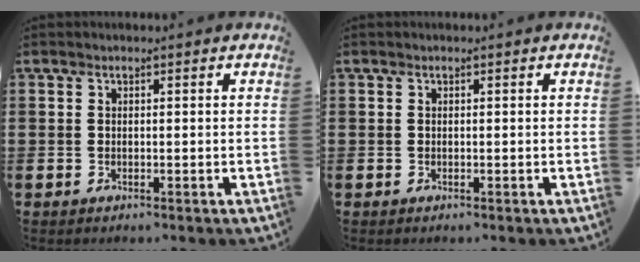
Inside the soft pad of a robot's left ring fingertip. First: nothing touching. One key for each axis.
{"total": 0.0}